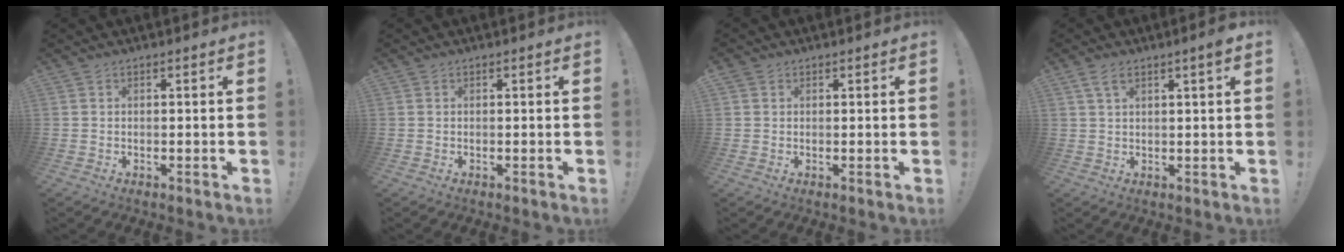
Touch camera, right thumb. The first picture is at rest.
{"total": 0.0}
{"total": 1.2, "force": [0.8, 0.8, 0.4], "torque": [-0.001, -0.003, 0.014]}
{"total": 4.4, "force": [2.2, 0.9, 3.8], "torque": [-0.067, 0.001, 0.037]}